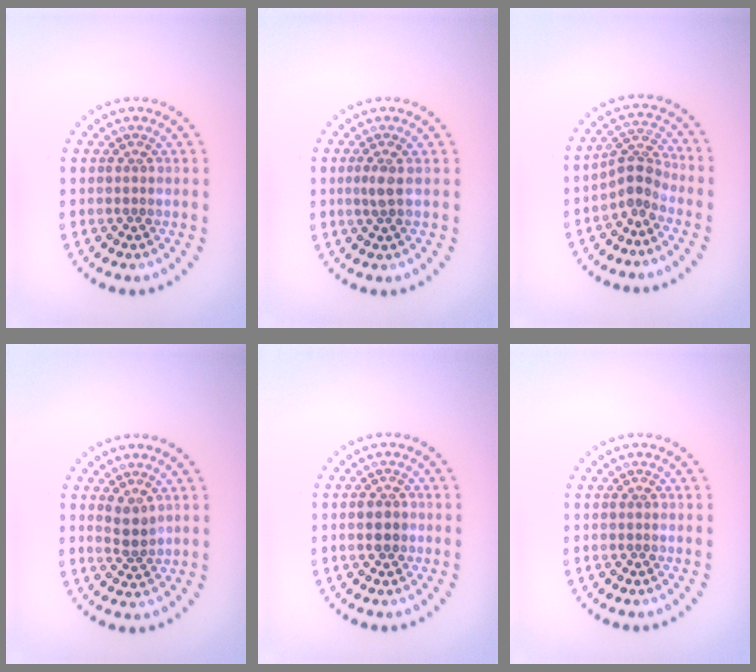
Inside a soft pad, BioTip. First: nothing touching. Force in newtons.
{"total": 1.5, "press": 1.1, "slide": 0.9}
{"total": 2.6, "press": 1.8, "slide": 1.8}
{"total": 1.8, "press": 1.5, "slide": 1.1}
{"total": 1.6, "press": 1.6, "slide": 0.2}
{"total": 0.0}